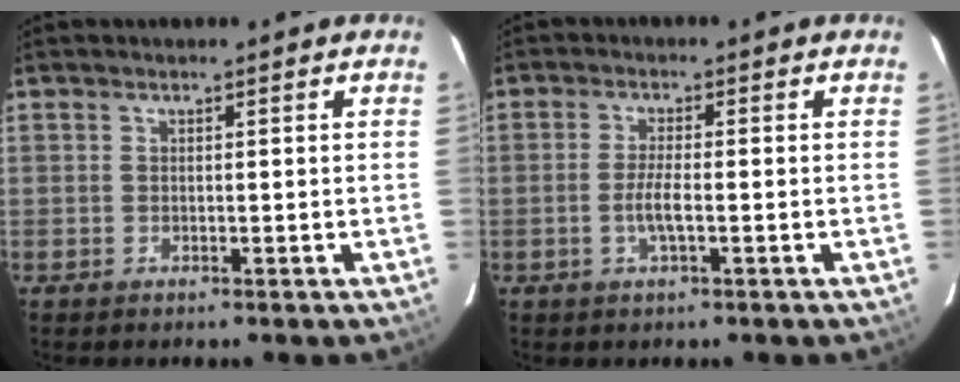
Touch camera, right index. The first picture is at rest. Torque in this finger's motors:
{"motor_torque": [0.61, -0.26, 0.35, 0.07]}